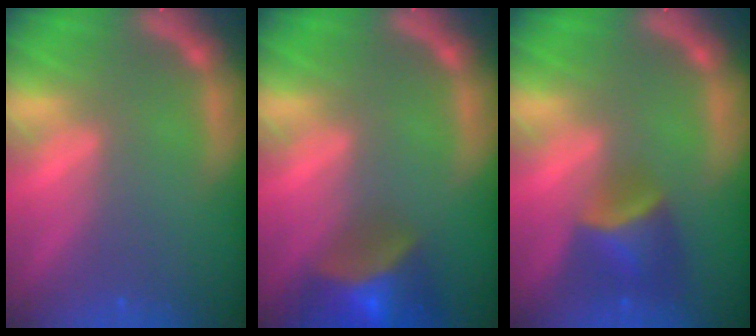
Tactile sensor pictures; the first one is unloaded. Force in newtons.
{"total": 7.5}
{"total": 4.4}